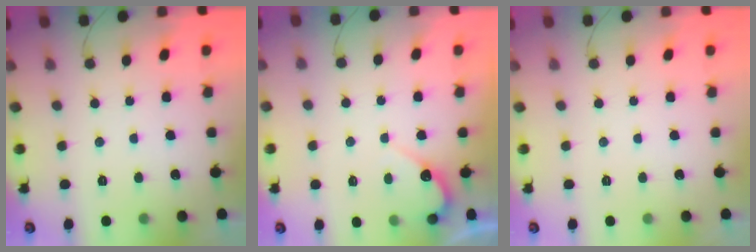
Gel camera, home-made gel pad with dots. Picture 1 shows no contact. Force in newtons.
{"total": 6.1, "press": 6.1, "slide": 0.3}
{"total": 0.0}